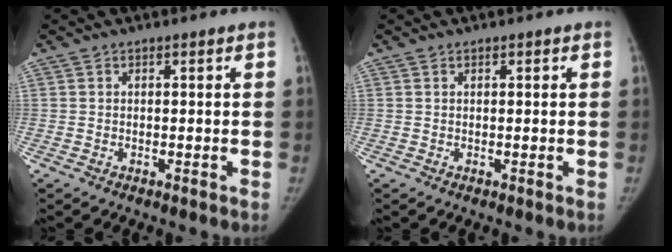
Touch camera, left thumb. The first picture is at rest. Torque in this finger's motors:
{"motor_torque": [0.12, -0.02, 0.04, -0.41, 0.00]}